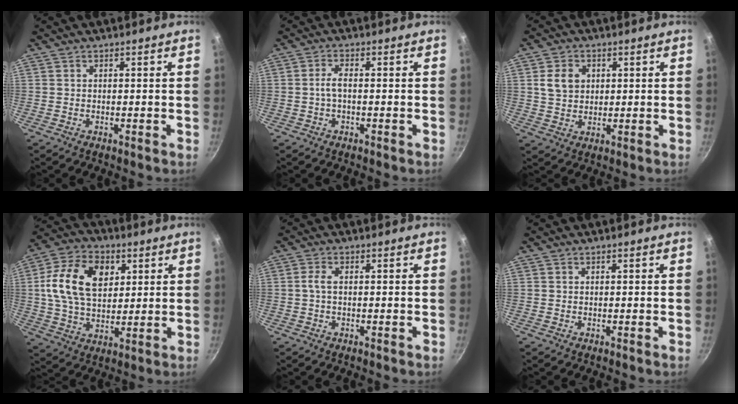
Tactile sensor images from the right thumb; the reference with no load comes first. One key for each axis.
{"total": 2.5, "fx": -0.4, "fy": 0.9, "fz": 2.4, "tx": -0.056, "ty": 0.012, "tz": -0.012}
{"total": 6.0, "fx": 1.5, "fy": 4.8, "fz": 3.3, "tx": -0.043, "ty": 0.001, "tz": 0.026}
{"total": 15.8, "fx": 3.9, "fy": 10.7, "fz": 10.9, "tx": -0.182, "ty": 0.001, "tz": 0.062}
{"total": 2.2, "fx": 0.0, "fy": 1.0, "fz": 1.9, "tx": -0.047, "ty": 0.007, "tz": -0.002}
{"total": 0.0}